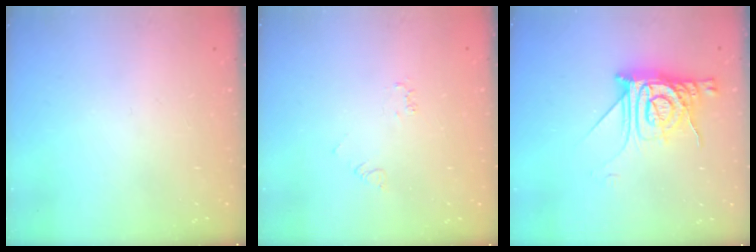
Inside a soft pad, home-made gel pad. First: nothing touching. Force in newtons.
{"total": 2.3, "press": 2.3, "slide": 0.4}
{"total": 14.5, "press": 14.4, "slide": 1.5}